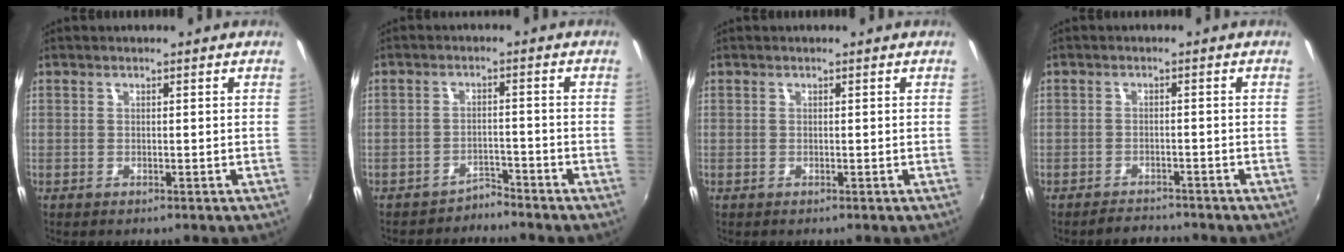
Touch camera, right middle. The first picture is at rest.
{"total": 2.8, "force": [-2.8, 0.4, -0.3], "torque": [0.005, 0.005, -0.045]}
{"total": 0.0}
{"total": 3.0, "force": [-3.0, 0.7, 0.2], "torque": [-0.016, 0.002, -0.048]}